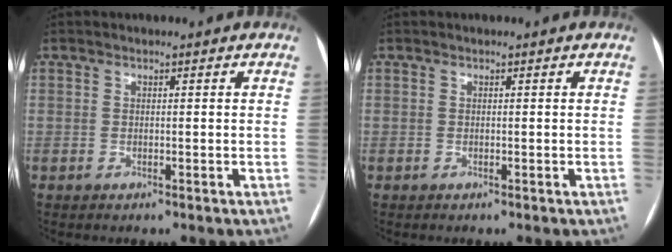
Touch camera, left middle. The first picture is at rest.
{"total": 0.0}